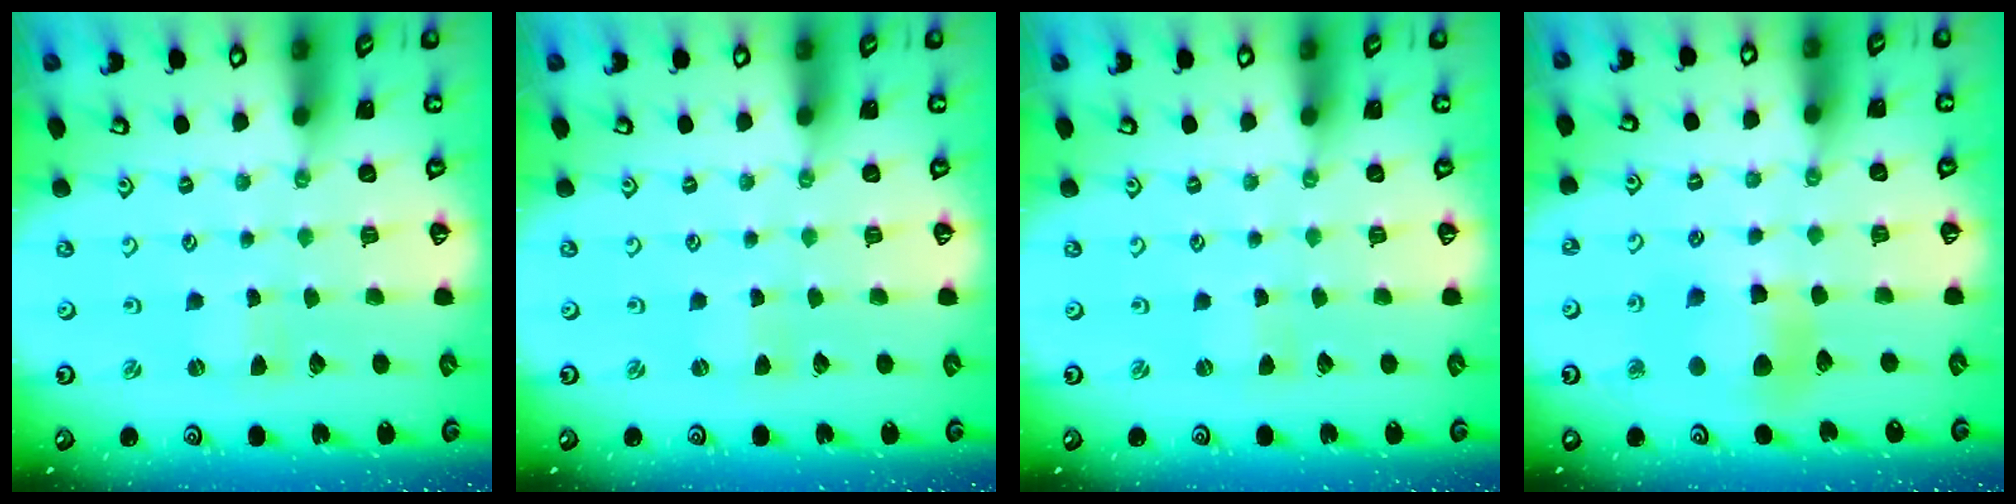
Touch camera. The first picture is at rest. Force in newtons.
{"total": 1.2, "press": 1.2, "slide": 0.4}
{"total": 0.0}
{"total": 8.9, "press": 8.8, "slide": 1.2}